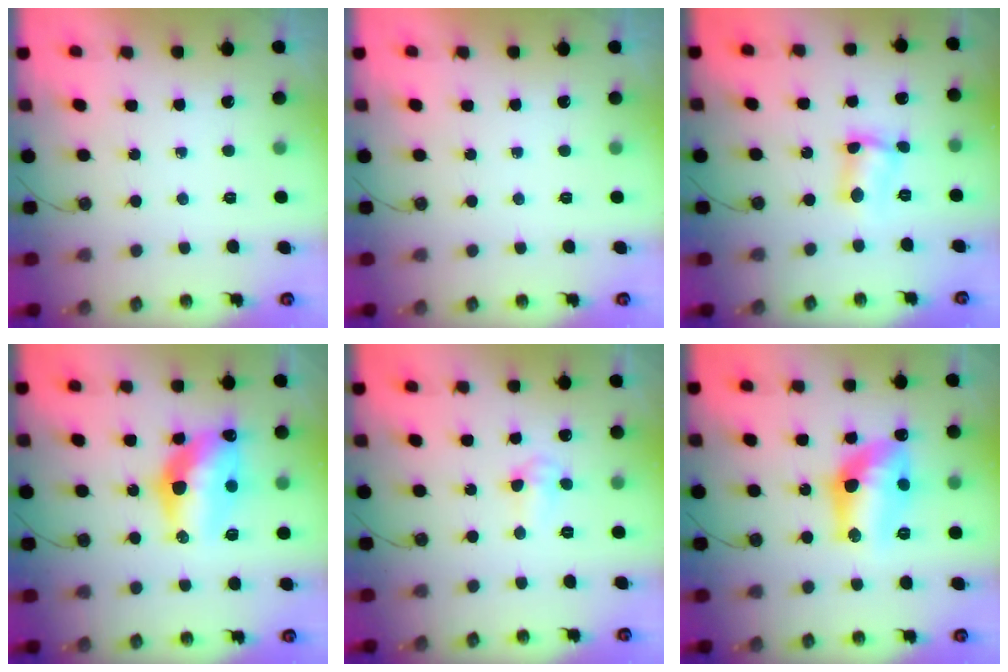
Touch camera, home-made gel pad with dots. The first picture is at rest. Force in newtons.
{"total": 0.0}
{"total": 5.0, "press": 4.9, "slide": 0.5}
{"total": 14.5, "press": 14.4, "slide": 1.1}
{"total": 5.2, "press": 3.9, "slide": 3.4}
{"total": 13.4, "press": 13.3, "slide": 1.5}